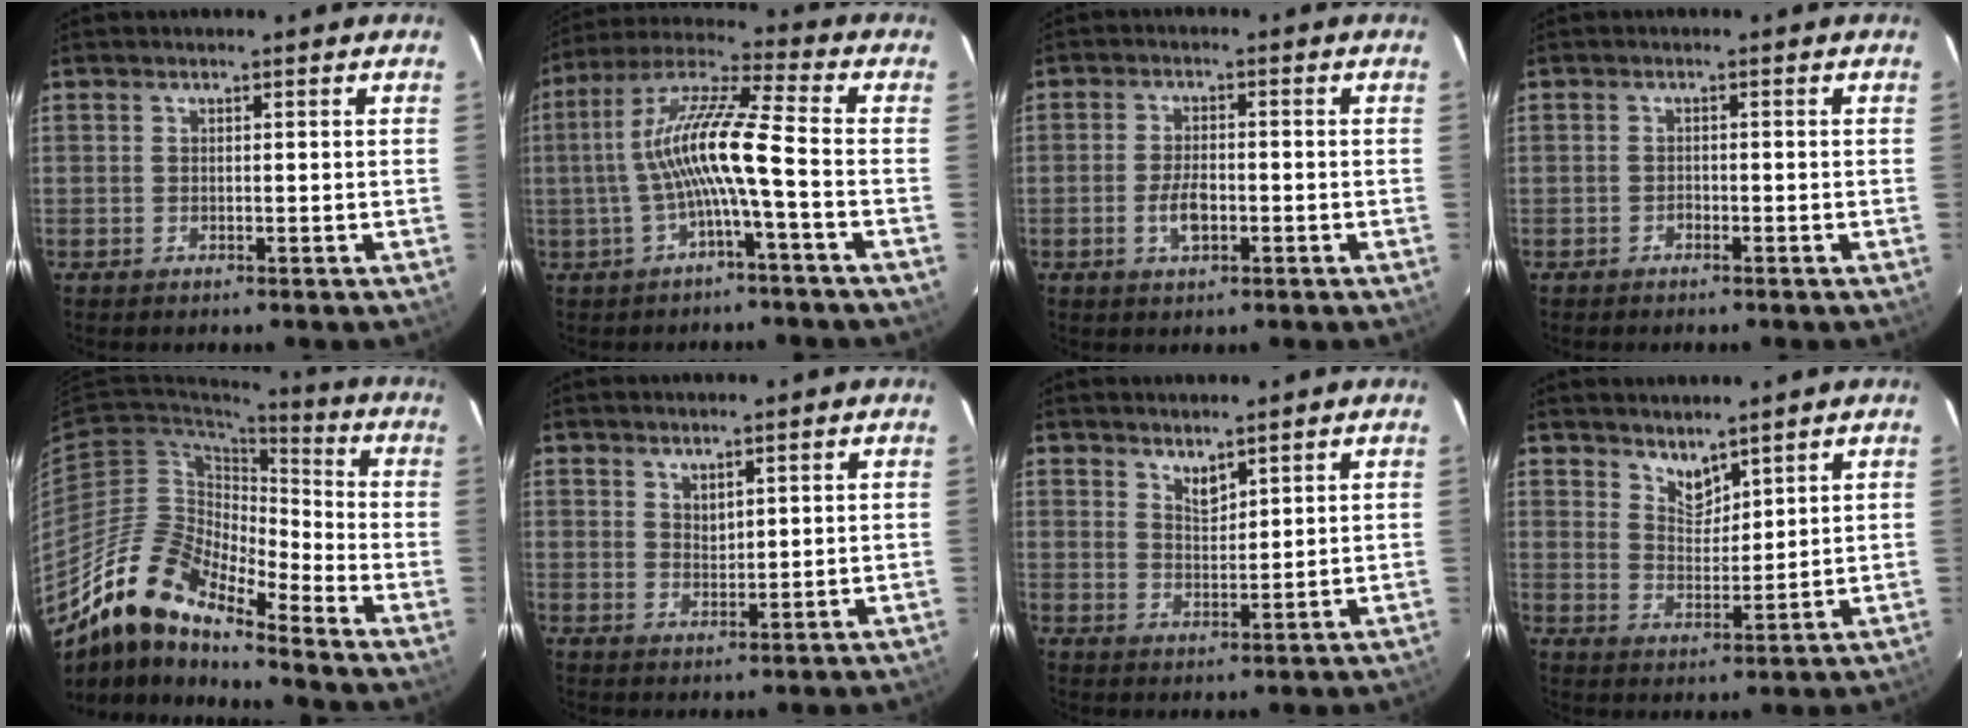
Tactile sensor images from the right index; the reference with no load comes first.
{"total": 11.6, "force": [-2.4, 0.3, 11.4], "torque": [-0.229, 0.017, -0.044]}
{"total": 4.4, "force": [-1.7, 2.0, 3.6], "torque": [-0.072, 0.001, -0.031]}
{"total": 1.1, "force": [-1.0, 0.4, 0.1], "torque": [-0.007, 0.004, -0.017]}
{"total": 15.9, "force": [-12.9, 3.9, 8.4], "torque": [-0.140, -0.013, -0.257]}
{"total": 2.4, "force": [1.9, 1.1, 1.1], "torque": [-0.016, -0.001, 0.035]}
{"total": 3.3, "force": [2.8, 0.9, 1.4], "torque": [-0.020, -0.001, 0.050]}
{"total": 4.8, "force": [4.2, 1.8, 1.4], "torque": [-0.017, -0.004, 0.077]}